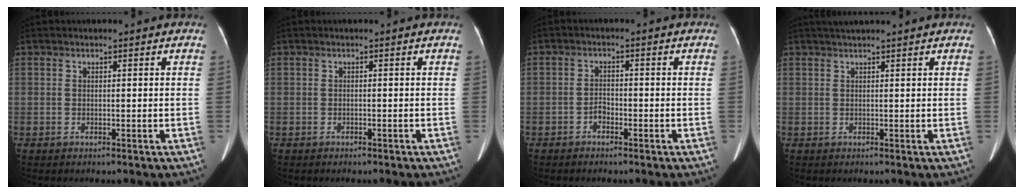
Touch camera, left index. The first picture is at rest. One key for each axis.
{"total": 0.8, "fx": -0.8, "fy": 0.2, "fz": 0.3, "tx": -0.008, "ty": -0.002, "tz": -0.009}
{"total": 1.7, "fx": -1.2, "fy": 0.8, "fz": 0.9, "tx": -0.015, "ty": 0.003, "tz": -0.022}
{"total": 2.3, "fx": 2.0, "fy": -0.4, "fz": 1.0, "tx": -0.013, "ty": 0.020, "tz": 0.039}